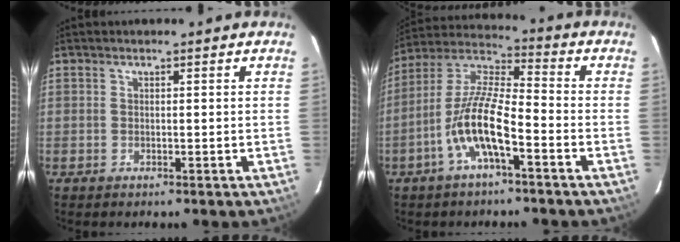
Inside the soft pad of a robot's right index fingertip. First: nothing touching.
{"total": 11.5, "force": [-5.2, 2.7, 9.9], "torque": [-0.209, 0.003, -0.103]}